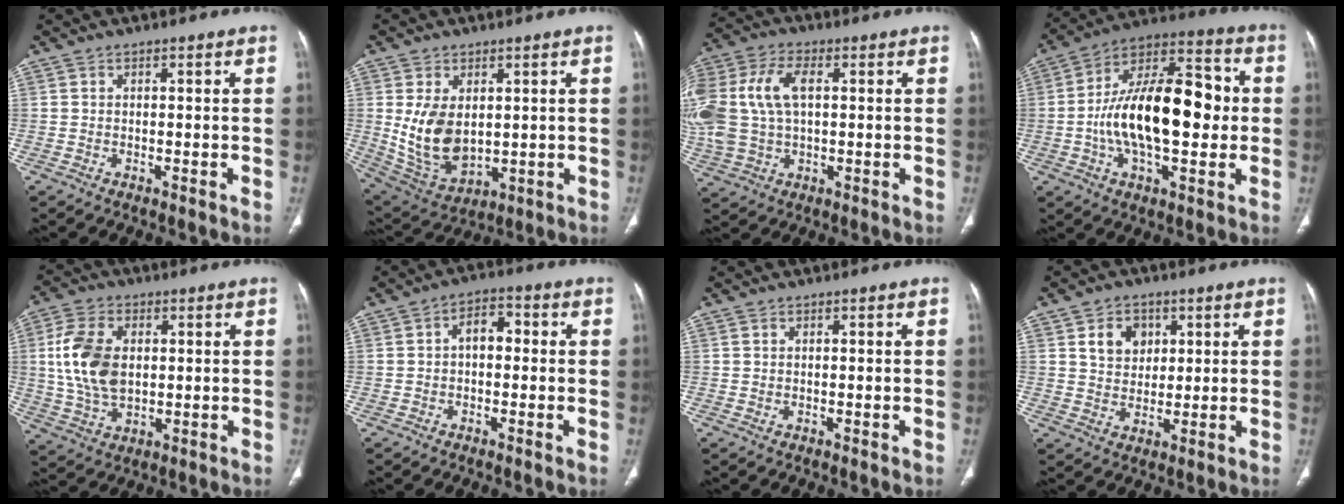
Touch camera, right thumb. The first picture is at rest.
{"total": 11.8, "force": [1.2, 7.5, 9.0], "torque": [-0.154, -0.015, 0.048]}
{"total": 18.8, "force": [2.7, 11.8, 14.4], "torque": [-0.361, 0.017, 0.056]}
{"total": 22.3, "force": [-0.6, 10.8, 19.5], "torque": [-0.314, 0.034, -0.013]}
{"total": 12.4, "force": [1.6, 7.8, 9.5], "torque": [-0.187, -0.001, 0.035]}
{"total": 4.8, "force": [0.0, 3.1, 3.7], "torque": [-0.041, 0.019, -0.011]}
{"total": 0.0}
{"total": 6.7, "force": [2.5, 5.3, 3.1], "torque": [-0.022, -0.010, 0.045]}